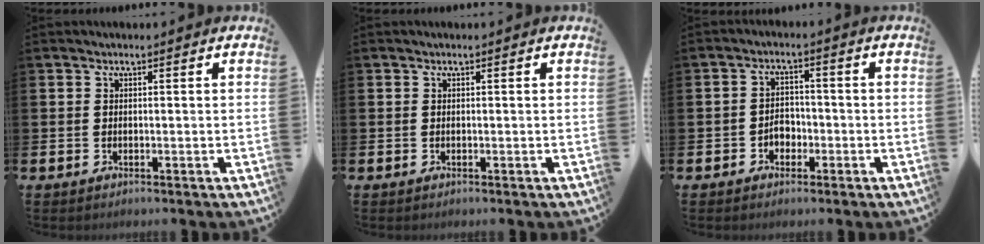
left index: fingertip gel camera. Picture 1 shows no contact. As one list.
[{"total": 0.0}, {"total": 2.7, "force": [-1.2, 2.1, 1.2], "torque": [-0.022, 0.004, -0.029]}]